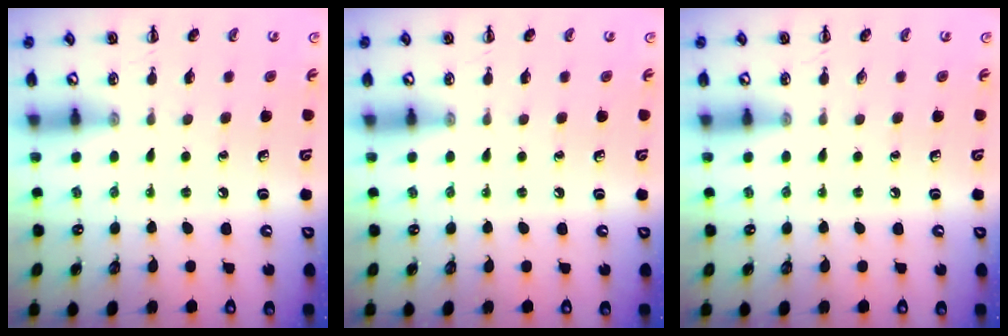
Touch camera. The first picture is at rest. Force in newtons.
{"total": 0.0}
{"total": 0.0}